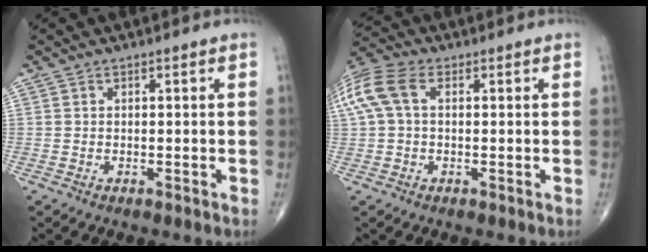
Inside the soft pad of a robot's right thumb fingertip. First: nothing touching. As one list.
[{"total": 10.2, "force": [2.1, 6.3, 7.8], "torque": [-0.194, 0.032, 0.040]}]